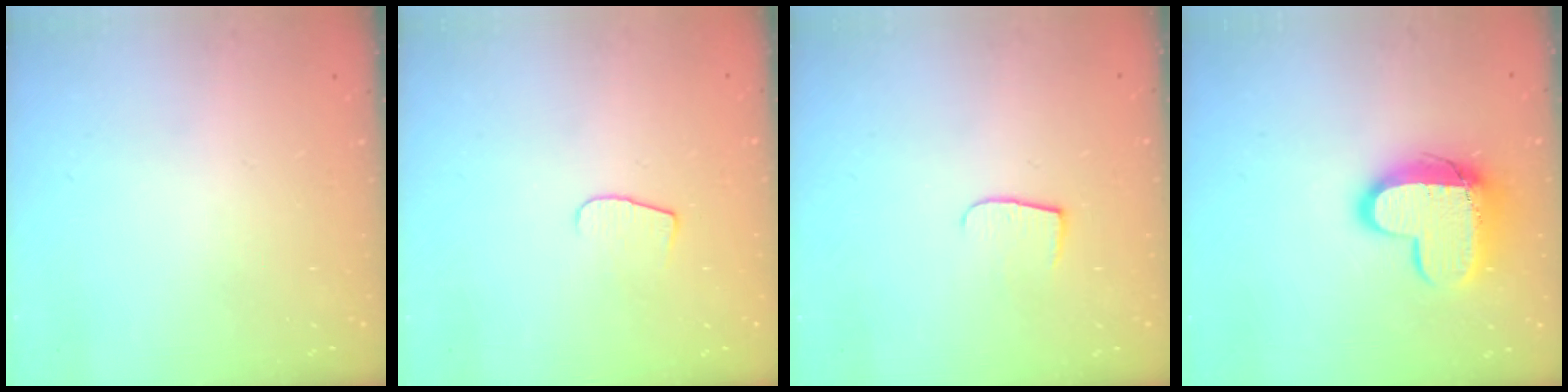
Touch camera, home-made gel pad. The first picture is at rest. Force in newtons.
{"total": 5.5, "press": 5.5, "slide": 0.5}
{"total": 4.9, "press": 4.9, "slide": 0.5}
{"total": 12.7, "press": 12.7, "slide": 0.9}